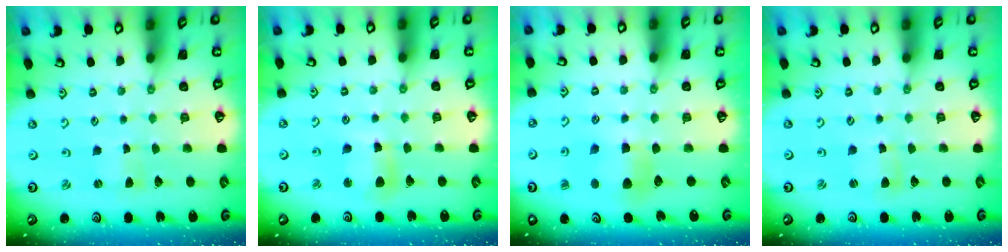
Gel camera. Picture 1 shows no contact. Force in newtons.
{"total": 8.8, "press": 8.7, "slide": 1.1}
{"total": 6.2, "press": 6.1, "slide": 0.5}
{"total": 2.5, "press": 2.5, "slide": 0.3}